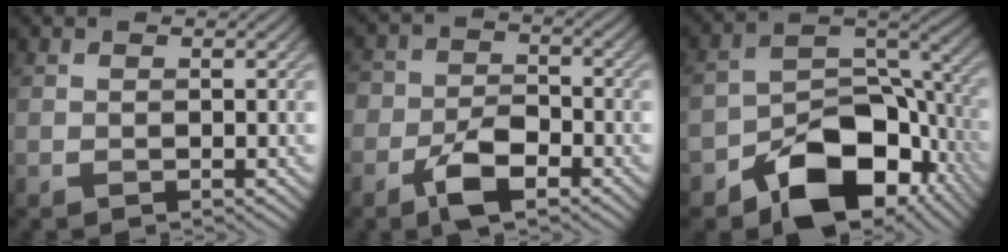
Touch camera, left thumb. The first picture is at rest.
{"total": 6.0, "force": [-3.4, 3.3, 3.7], "torque": [-0.064, -0.001, -0.073]}
{"total": 14.5, "force": [-7.6, 9.0, 8.5], "torque": [-0.131, -0.026, -0.136]}